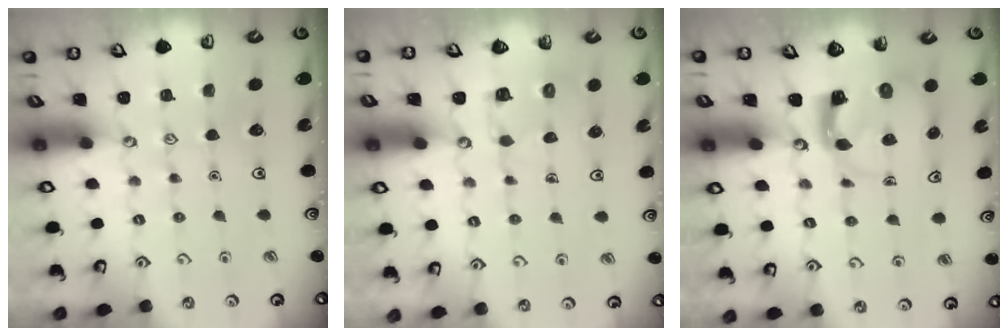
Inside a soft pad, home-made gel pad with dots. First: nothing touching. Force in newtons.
{"total": 5.0, "press": 5.0, "slide": 0.3}
{"total": 3.9, "press": 3.9, "slide": 0.6}